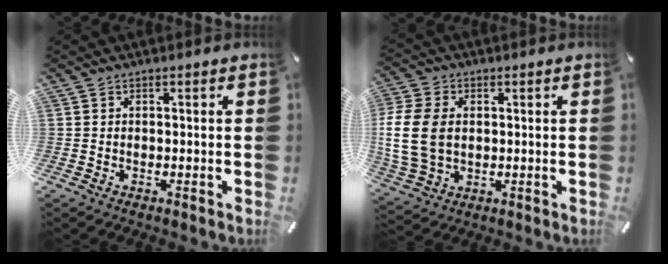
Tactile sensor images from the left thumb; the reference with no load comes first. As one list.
[{"total": 12.4, "force": [0.8, 9.4, 8.0], "torque": [-0.198, 0.010, 0.015]}]